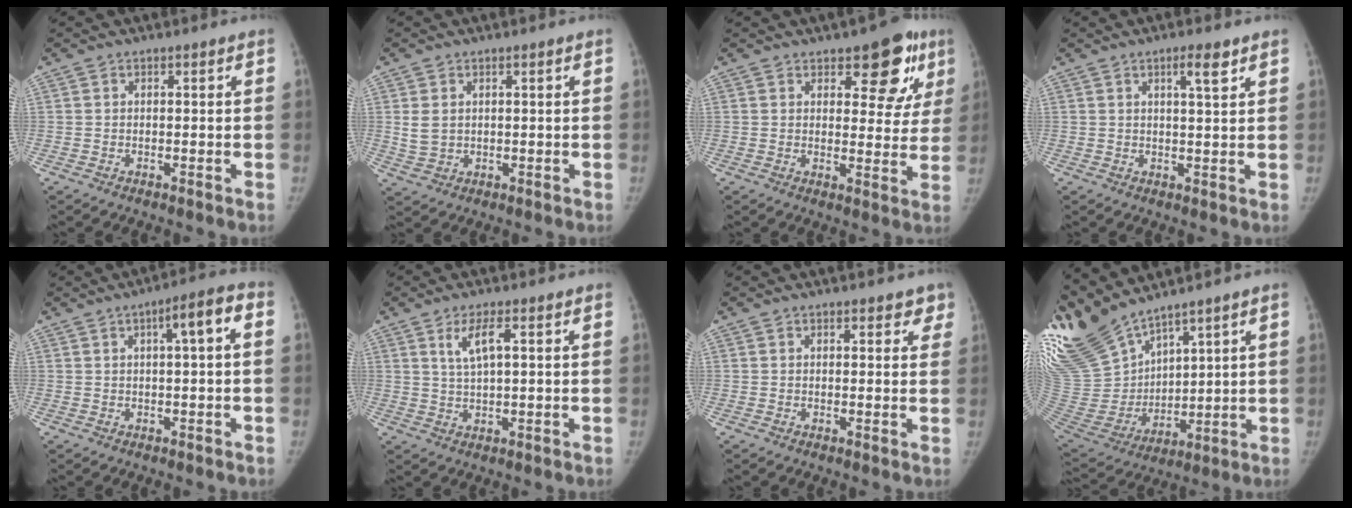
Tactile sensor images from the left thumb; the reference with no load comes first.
{"total": 3.6, "force": [0.8, 2.8, 2.1], "torque": [-0.036, -0.007, 0.025]}
{"total": 10.7, "force": [5.9, 5.4, 7.2], "torque": [-0.039, -0.024, 0.072]}
{"total": 3.8, "force": [2.2, 0.6, 3.0], "torque": [-0.046, -0.014, 0.035]}
{"total": 5.7, "force": [1.1, 1.1, 5.5], "torque": [-0.080, 0.026, 0.011]}
{"total": 4.7, "force": [1.9, 1.2, 4.2], "torque": [-0.086, -0.006, 0.042]}
{"total": 2.8, "force": [2.1, 1.5, 1.0], "torque": [0.025, -0.007, 0.020]}
{"total": 19.0, "force": [16.0, 5.9, 8.4], "torque": [-0.166, -0.063, 0.344]}